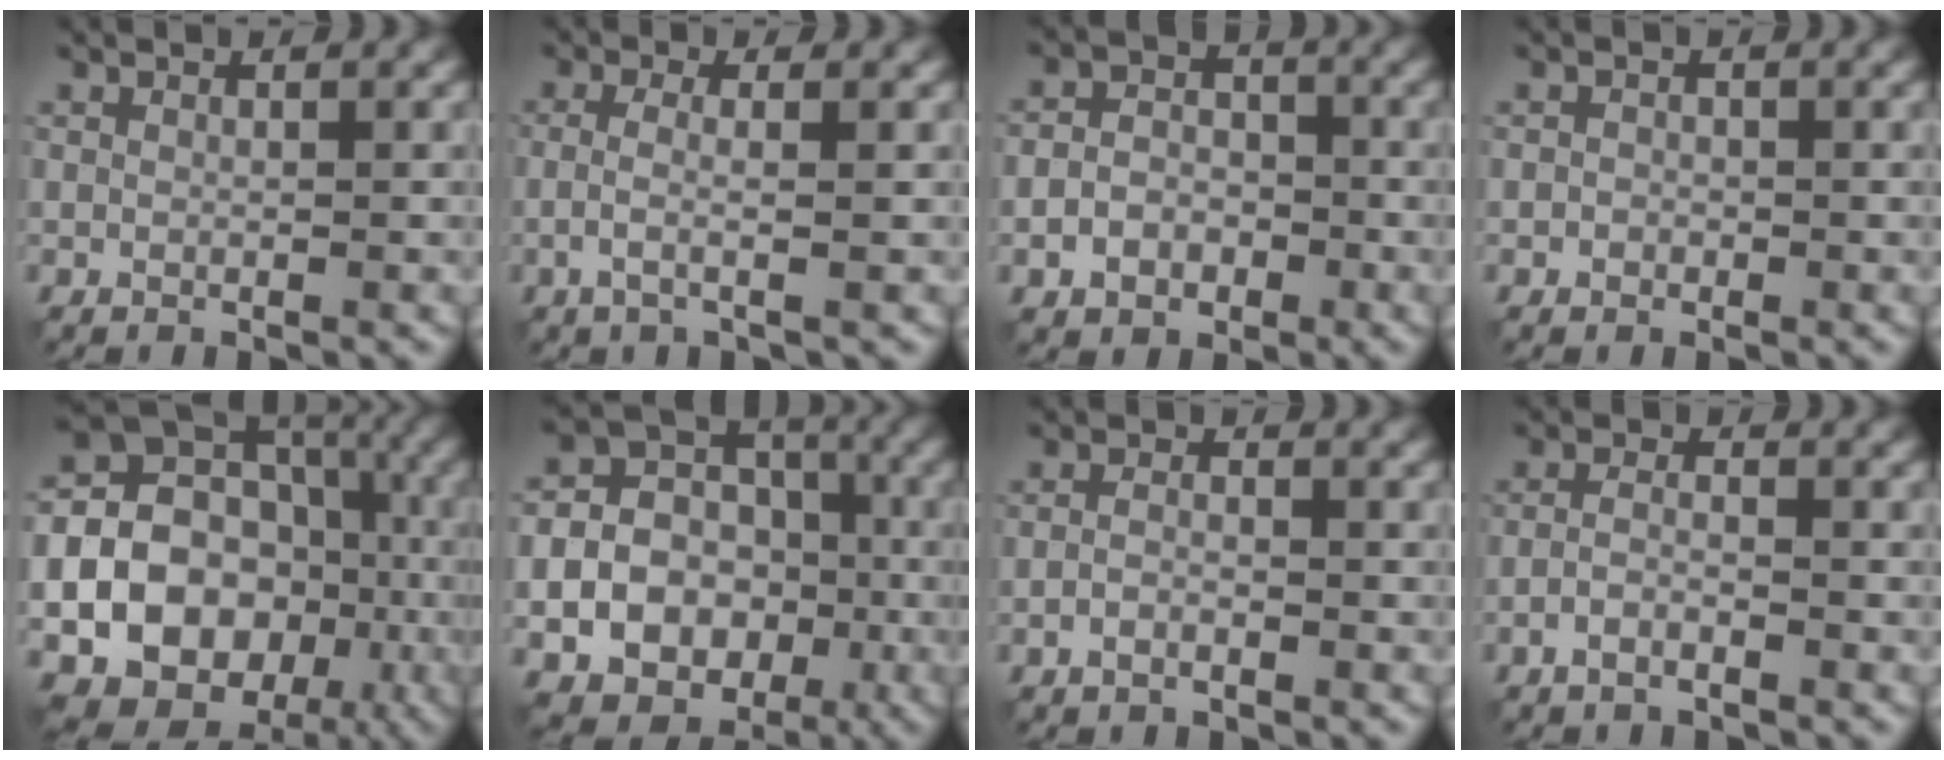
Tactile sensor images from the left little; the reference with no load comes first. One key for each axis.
{"total": 2.5, "fx": -0.4, "fy": 0.7, "fz": 2.4, "tx": -0.046, "ty": 0.005, "tz": -0.016}
{"total": 3.8, "fx": -1.6, "fy": 2.9, "fz": 1.8, "tx": -0.016, "ty": 0.002, "tz": -0.039}
{"total": 0.7, "fx": -0.3, "fy": 0.6, "fz": 0.2, "tx": 0.000, "ty": -0.002, "tz": -0.007}
{"total": 23.5, "fx": -5.5, "fy": 21.0, "fz": 8.9, "tx": -0.172, "ty": -0.007, "tz": -0.111}
{"total": 15.5, "fx": -4.4, "fy": 13.4, "fz": 6.4, "tx": -0.131, "ty": -0.029, "tz": -0.076}
{"total": 1.6, "fx": -0.8, "fy": 0.7, "fz": 1.1, "tx": -0.022, "ty": 0.003, "tz": -0.020}
{"total": 1.7, "fx": -1.1, "fy": 0.5, "fz": 1.3, "tx": -0.027, "ty": 0.003, "tz": -0.026}